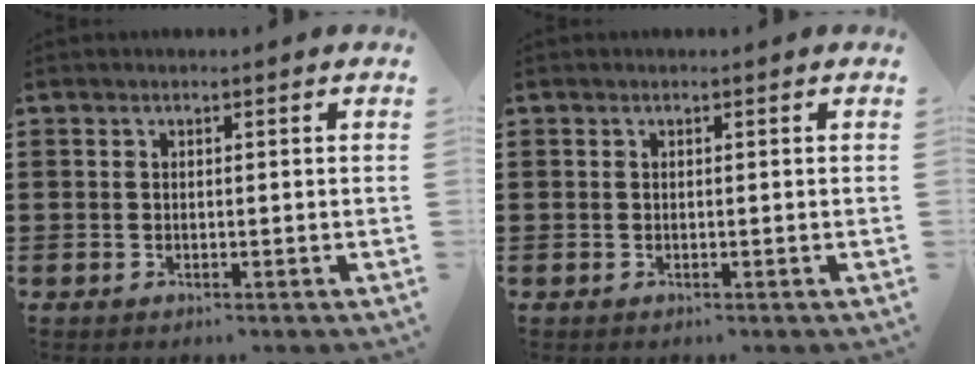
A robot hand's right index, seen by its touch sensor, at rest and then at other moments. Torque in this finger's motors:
{"motor_torque": [0.45, 0.45, 0.00, 0.00]}